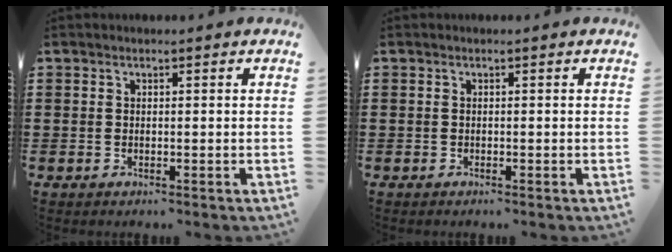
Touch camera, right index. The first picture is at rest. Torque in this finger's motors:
{"motor_torque": [-0.18, -0.25, -0.09, -0.05]}